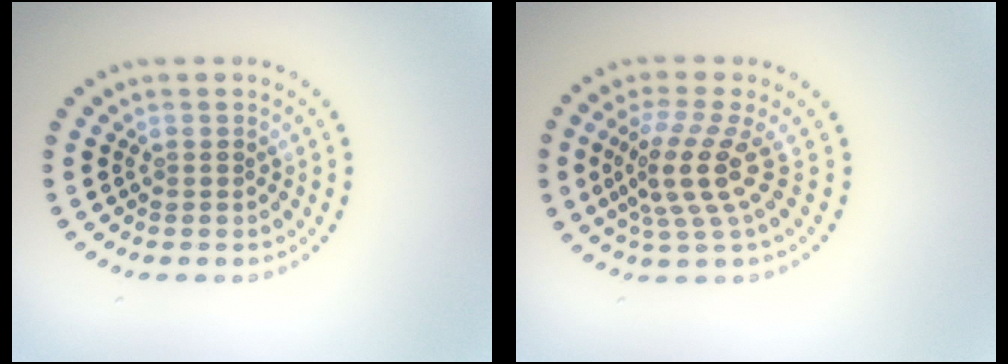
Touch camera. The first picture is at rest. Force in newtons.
{"total": 4.2, "press": 3.0, "slide": 2.8}